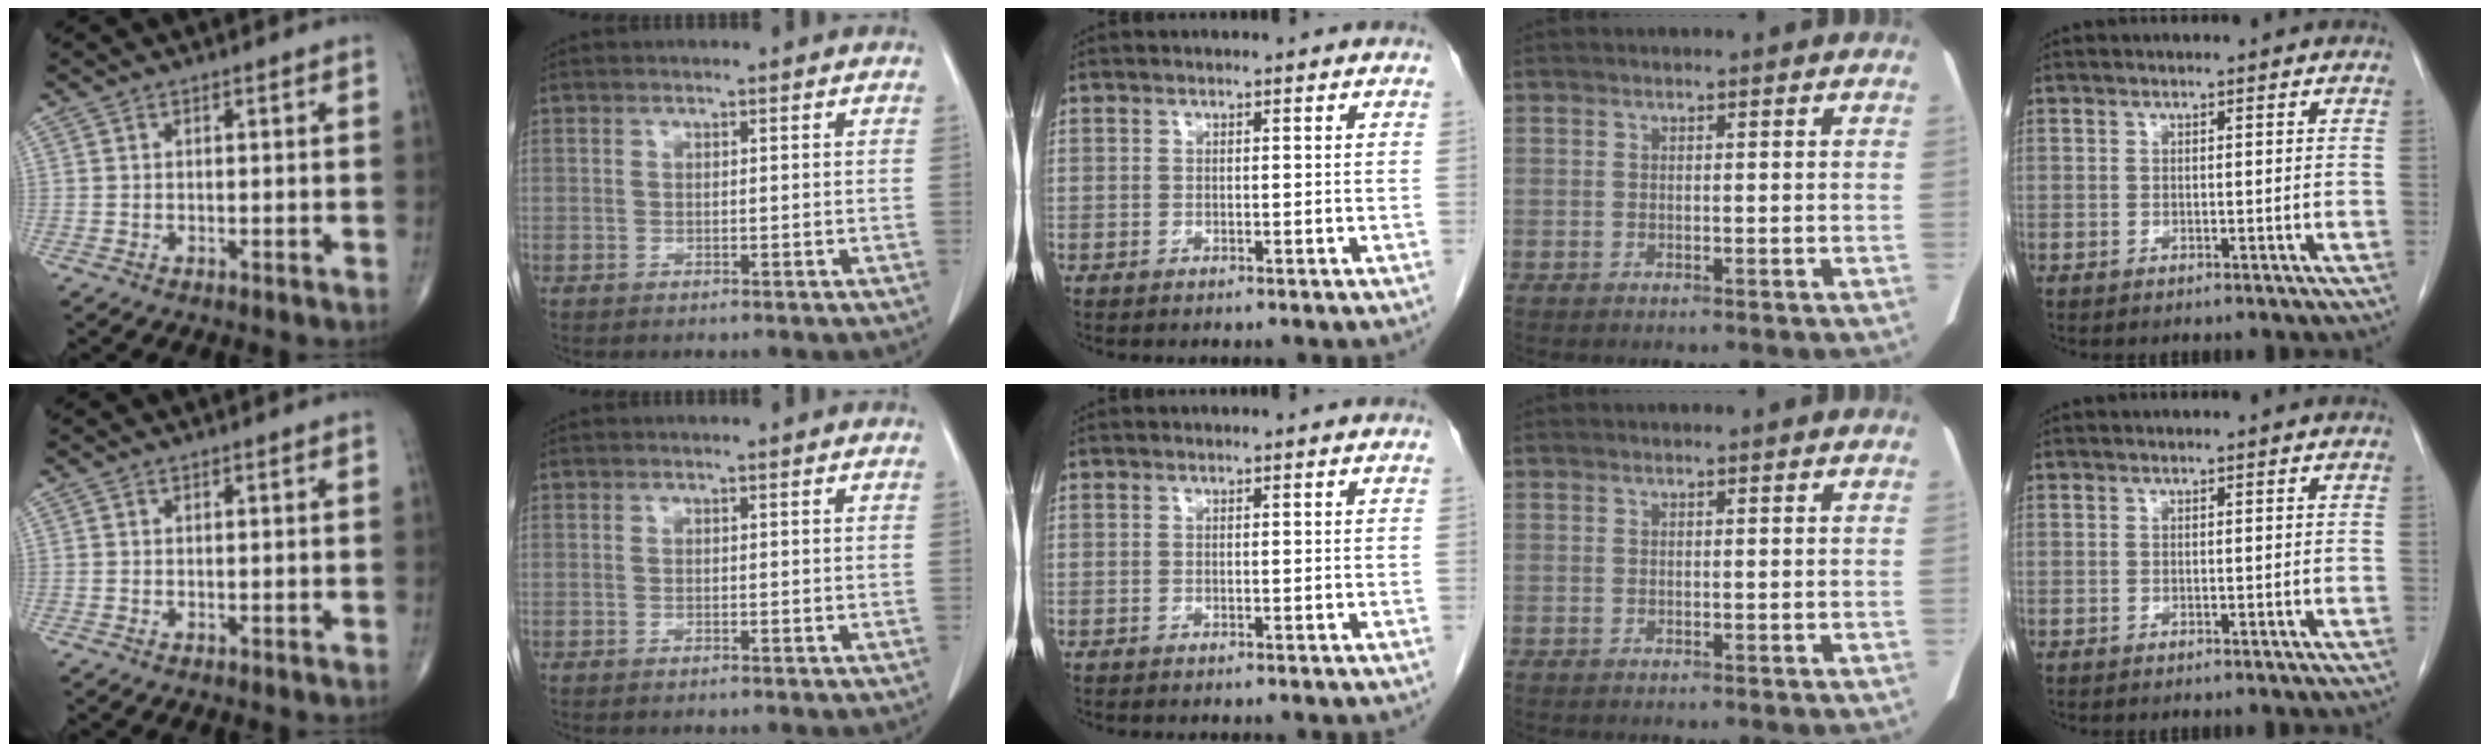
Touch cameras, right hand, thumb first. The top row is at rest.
{}